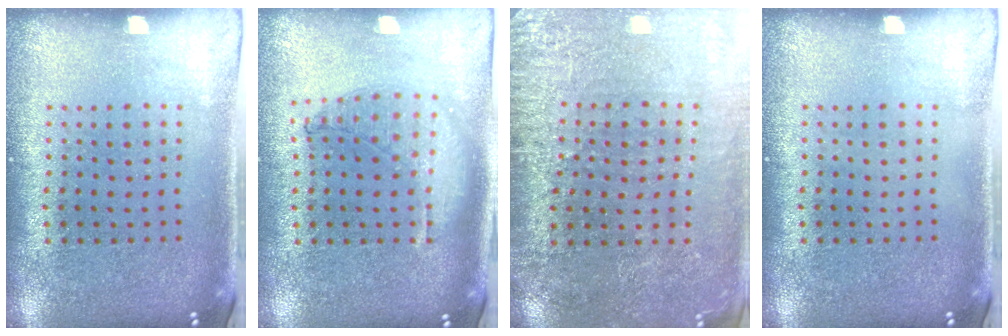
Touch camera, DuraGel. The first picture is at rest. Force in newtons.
{"total": 0.9, "press": 0.9, "slide": 0.3}
{"total": 2.9, "press": 2.9, "slide": 0.3}
{"total": 0.0}